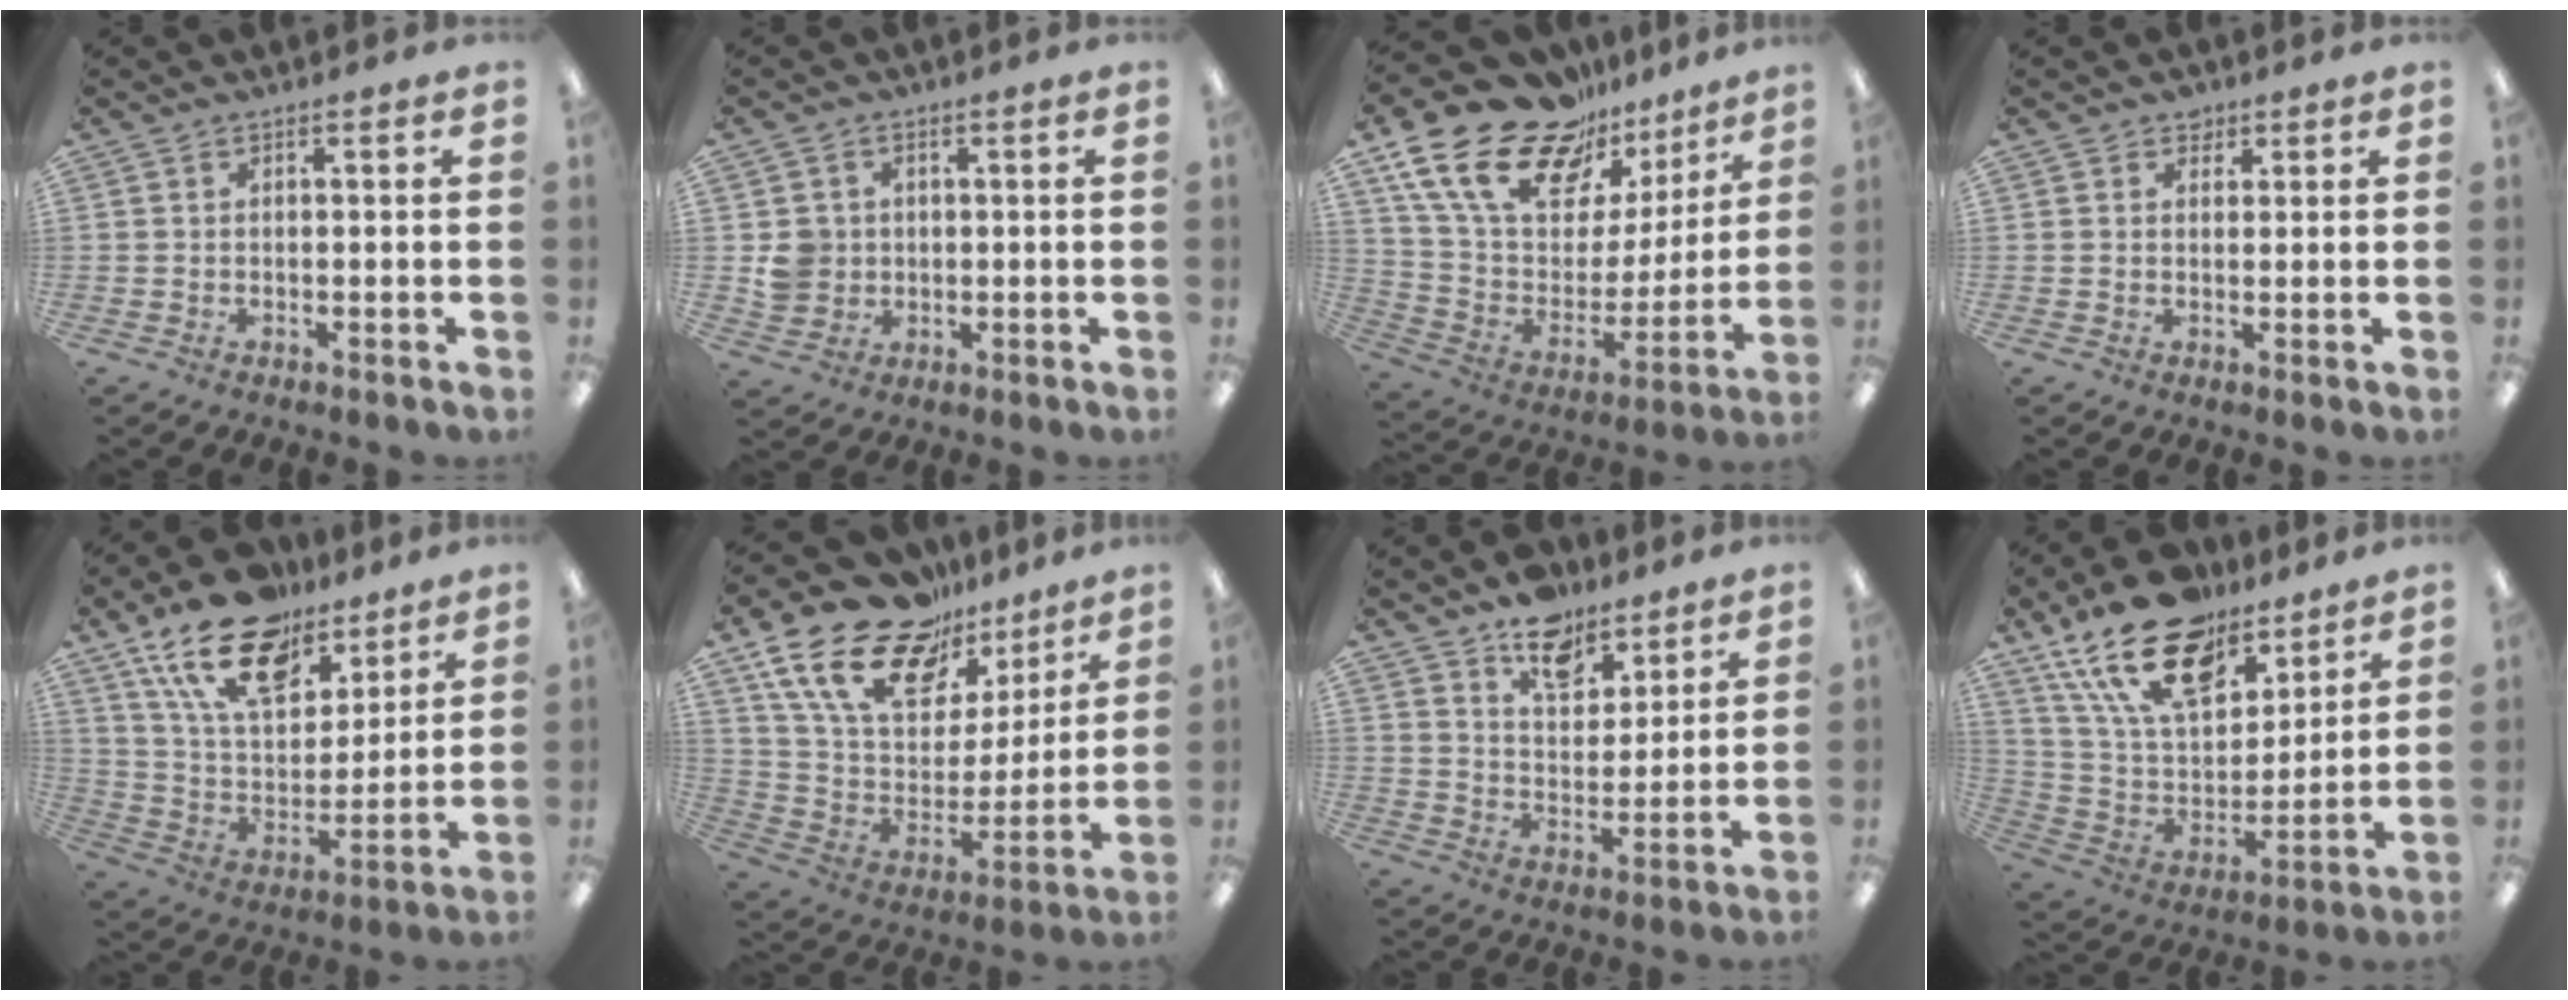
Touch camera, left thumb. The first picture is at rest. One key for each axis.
{"total": 5.3, "fx": 0.4, "fy": 5.1, "fz": 1.2, "tx": -0.017, "ty": 0.009, "tz": 0.009}
{"total": 22.9, "fx": 15.8, "fy": 12.1, "fz": 11.3, "tx": -0.208, "ty": -0.095, "tz": 0.290}
{"total": 2.2, "fx": 1.6, "fy": 1.4, "fz": 0.3, "tx": -0.001, "ty": -0.002, "tz": 0.028}
{"total": 20.1, "fx": 13.7, "fy": 10.5, "fz": 10.4, "tx": -0.189, "ty": -0.071, "tz": 0.246}
{"total": 21.0, "fx": 14.7, "fy": 11.0, "fz": 10.1, "tx": -0.191, "ty": -0.090, "tz": 0.268}
{"total": 10.7, "fx": 8.3, "fy": 5.8, "fz": 3.7, "tx": -0.048, "ty": -0.048, "tz": 0.151}
{"total": 21.4, "fx": 14.6, "fy": 11.1, "fz": 11.2, "tx": -0.212, "ty": -0.076, "tz": 0.267}